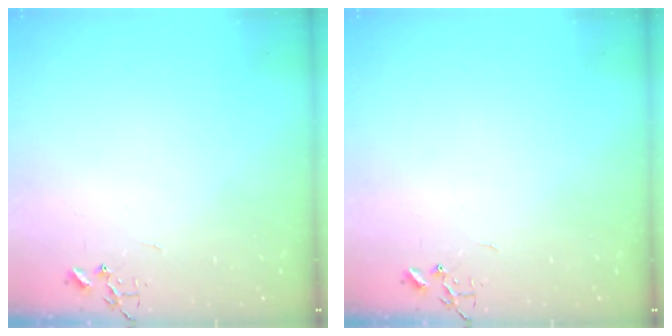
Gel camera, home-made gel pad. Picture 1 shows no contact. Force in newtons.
{"total": 0.0}